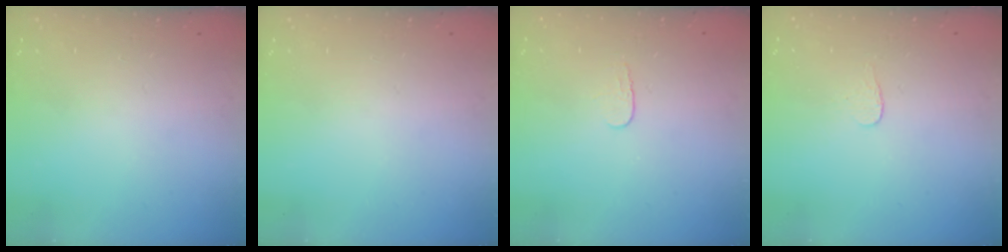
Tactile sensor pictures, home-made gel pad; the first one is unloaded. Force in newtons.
{"total": 0.0}
{"total": 3.6, "press": 3.5, "slide": 0.4}
{"total": 2.7, "press": 2.7, "slide": 0.3}